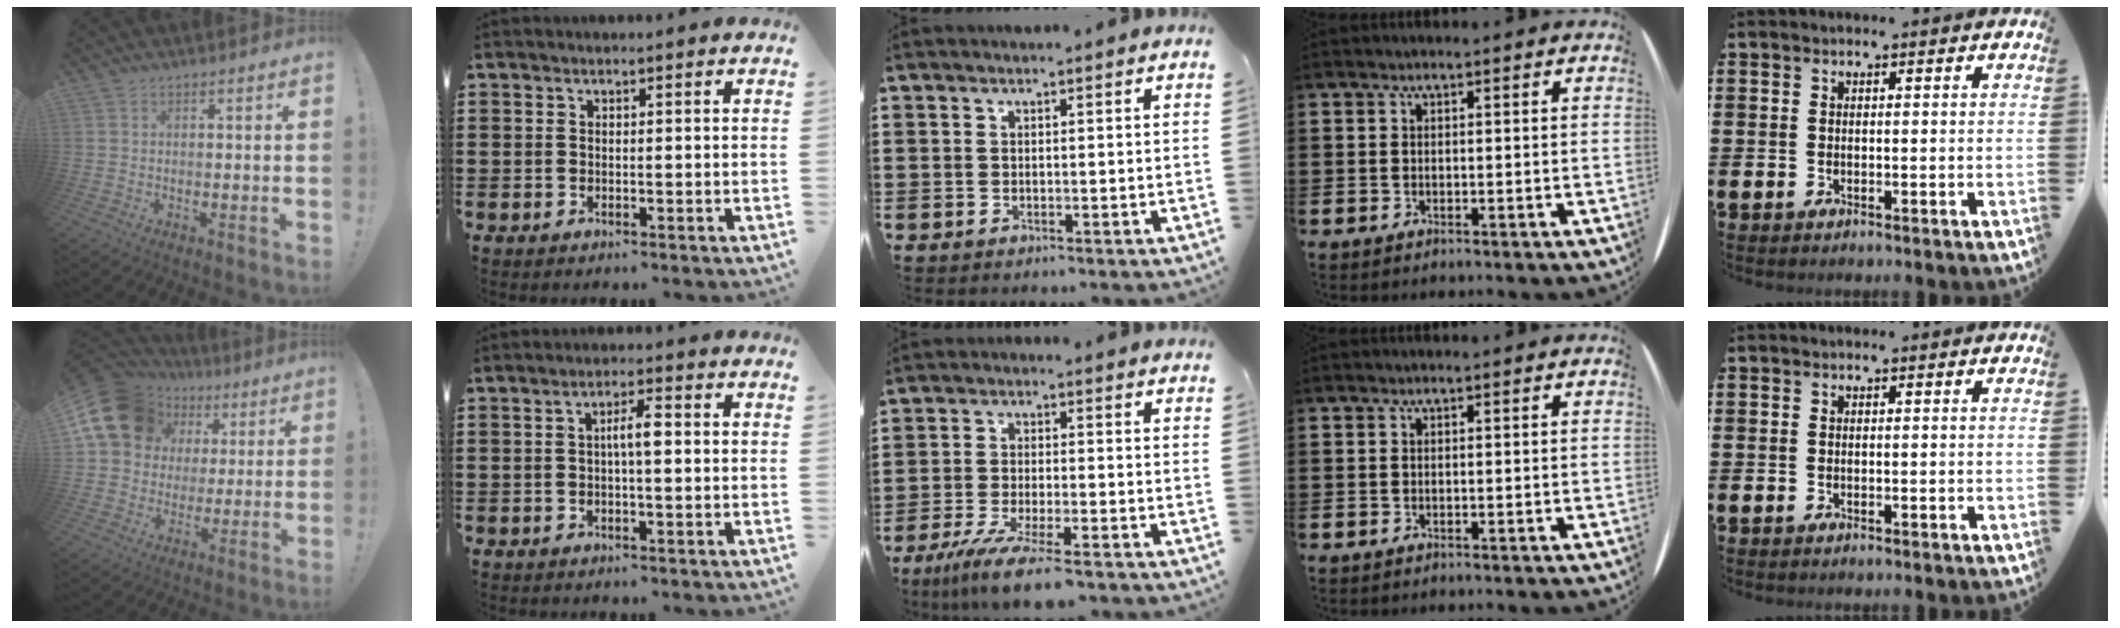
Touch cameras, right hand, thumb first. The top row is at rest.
{"thumb": {"total": 17.3, "force": [6.8, 13.9, 7.8], "torque": [-0.129, -0.032, 0.142]}, "index": {"total": 3.7, "force": [0.0, 0.8, 3.6], "torque": [-0.068, 0.007, -0.003]}, "middle": {"total": 7.3, "force": [-5.5, 0.5, 4.8], "torque": [-0.099, -0.019, -0.102]}}